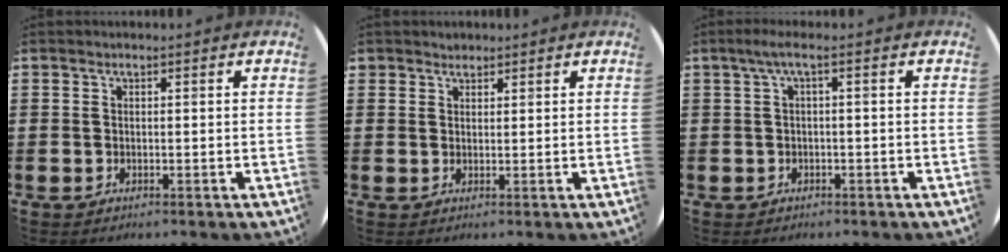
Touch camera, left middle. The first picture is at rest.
{"total": 1.3, "force": [1.2, 0.5, -0.1], "torque": [0.001, 0.002, 0.024]}
{"total": 1.8, "force": [-0.2, 0.0, 1.8], "torque": [-0.028, 0.003, -0.007]}